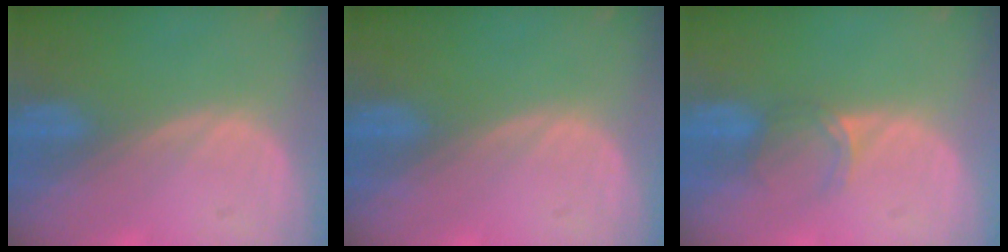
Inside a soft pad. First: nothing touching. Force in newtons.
{"total": 0.0}
{"total": 2.5, "press": 2.0, "slide": 1.4}